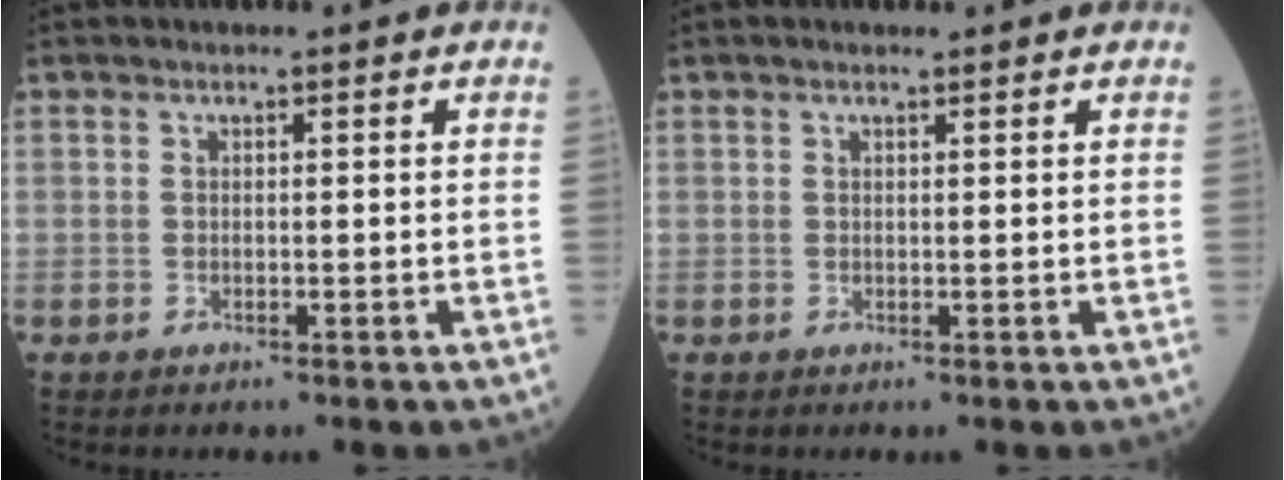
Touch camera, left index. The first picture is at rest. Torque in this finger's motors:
{"motor_torque": [0.99, -1.15, 0.02, 0.03]}